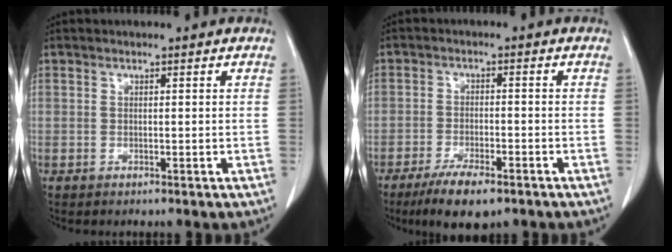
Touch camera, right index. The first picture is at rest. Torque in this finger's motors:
{"motor_torque": [-0.24, -0.31, -0.26, -0.17]}